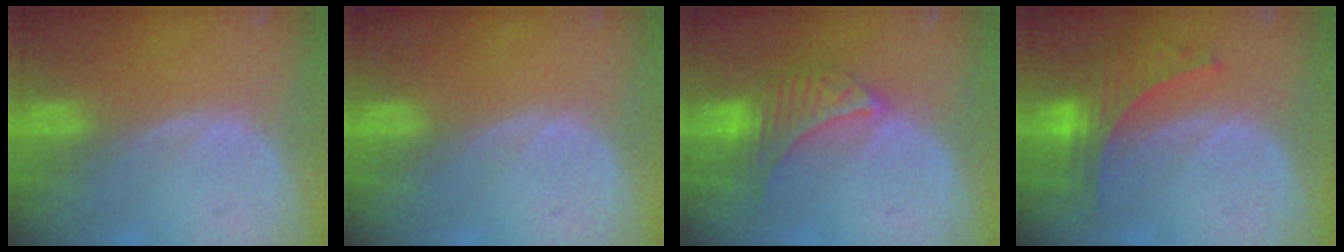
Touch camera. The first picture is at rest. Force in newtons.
{"total": 0.0}
{"total": 6.6, "press": 6.5, "slide": 0.6}
{"total": 5.8, "press": 5.7, "slide": 0.5}